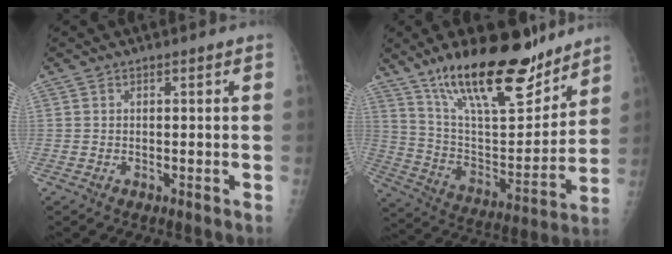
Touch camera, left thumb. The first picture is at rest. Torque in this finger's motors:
{"motor_torque": [1.23, 1.07, 1.41, -1.36, 0.38]}